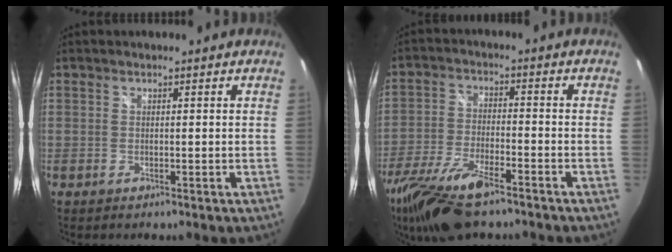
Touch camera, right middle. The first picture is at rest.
{"total": 15.5, "force": [-11.4, 4.4, 9.5], "torque": [-0.209, -0.037, -0.214]}